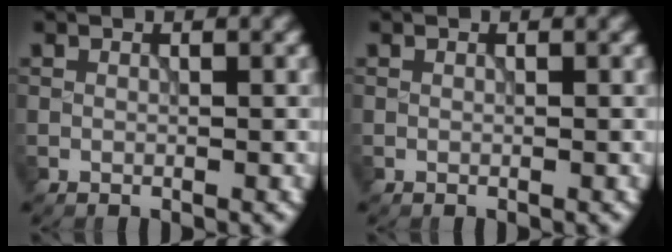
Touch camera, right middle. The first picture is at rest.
{"total": 0.0}